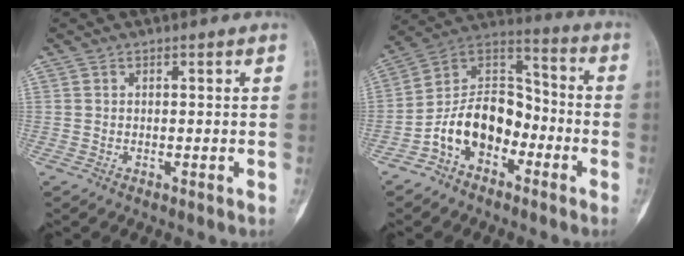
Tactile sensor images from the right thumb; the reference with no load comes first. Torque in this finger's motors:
{"motor_torque": [0.60, 0.56, 1.08, -1.08, 0.12]}